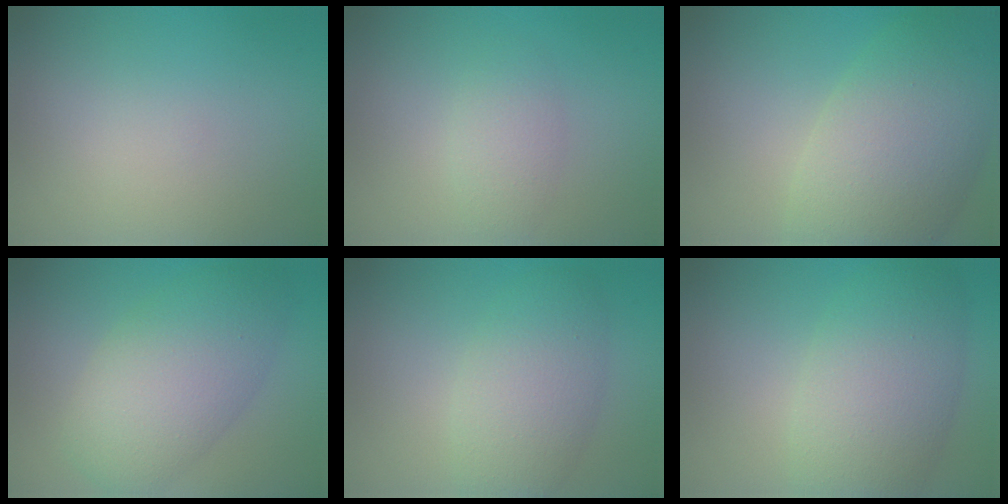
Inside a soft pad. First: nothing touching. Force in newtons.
{"total": 2.0, "press": 2.0, "slide": 0.0}
{"total": 9.6, "press": 9.6, "slide": 0.5}
{"total": 6.8, "press": 6.8, "slide": 0.2}
{"total": 4.6, "press": 4.6, "slide": 0.1}
{"total": 7.0, "press": 7.0, "slide": 0.1}